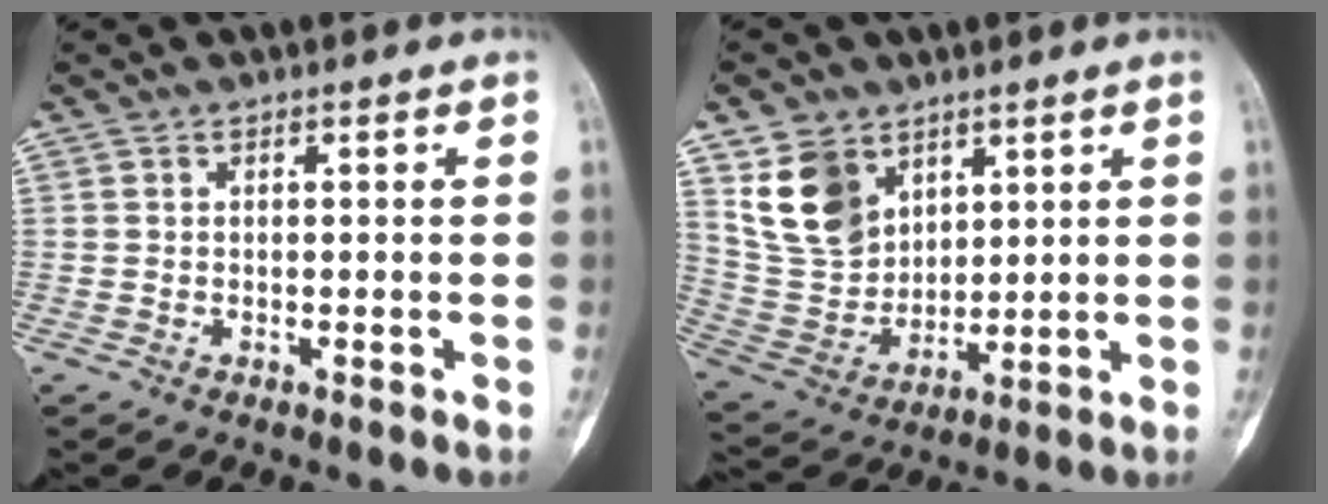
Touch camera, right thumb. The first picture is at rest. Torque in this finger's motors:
{"motor_torque": [-0.77, 1.04, 0.04, 0.21, 0.25]}